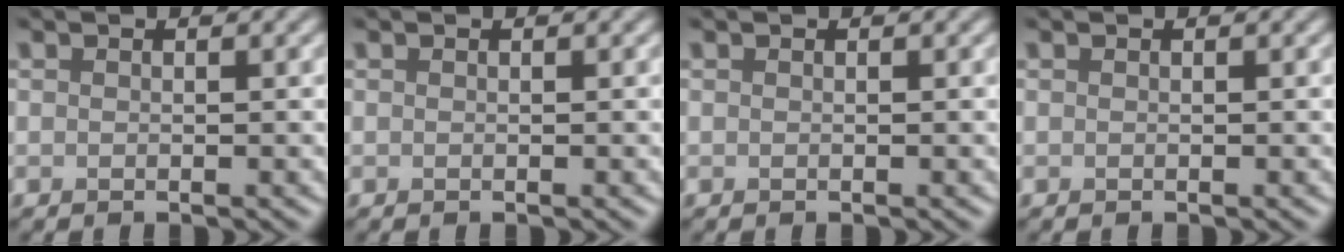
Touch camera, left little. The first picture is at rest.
{"total": 0.0}
{"total": 0.0}
{"total": 0.0}